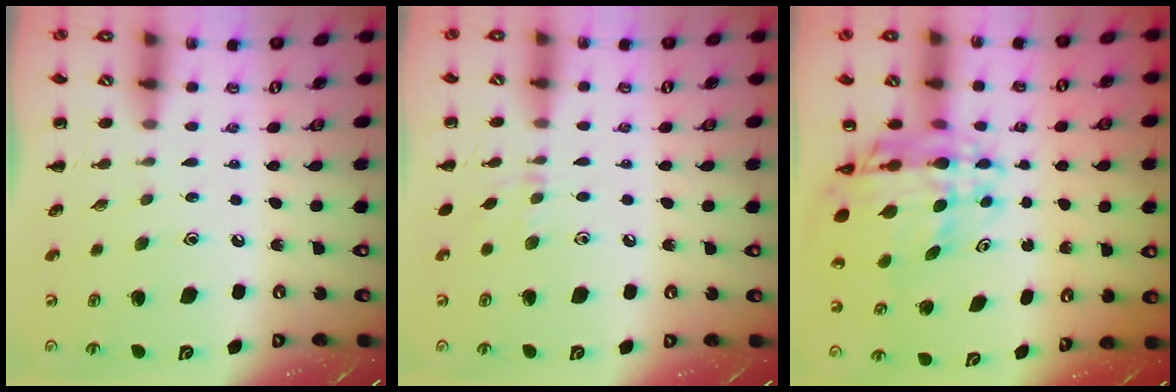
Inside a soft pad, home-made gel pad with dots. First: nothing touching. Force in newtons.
{"total": 4.2, "press": 3.9, "slide": 1.5}
{"total": 10.8, "press": 10.2, "slide": 3.7}